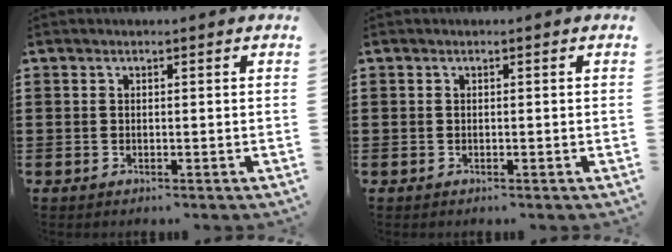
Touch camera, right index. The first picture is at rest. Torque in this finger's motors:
{"motor_torque": [0.39, 0.34, 0.00, 0.00]}